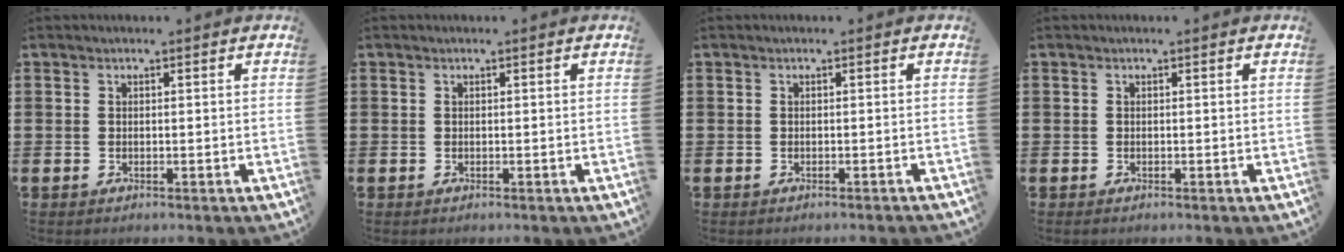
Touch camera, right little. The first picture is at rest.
{"total": 0.0}
{"total": 0.0}
{"total": 0.0}